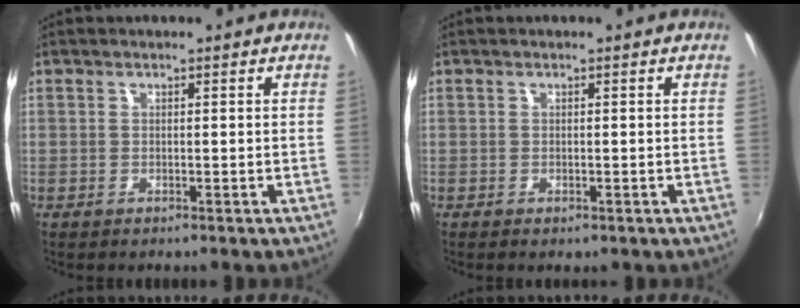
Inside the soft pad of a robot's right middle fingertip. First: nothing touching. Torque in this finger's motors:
{"motor_torque": [0.31, -0.24, 0.05, 0.01]}